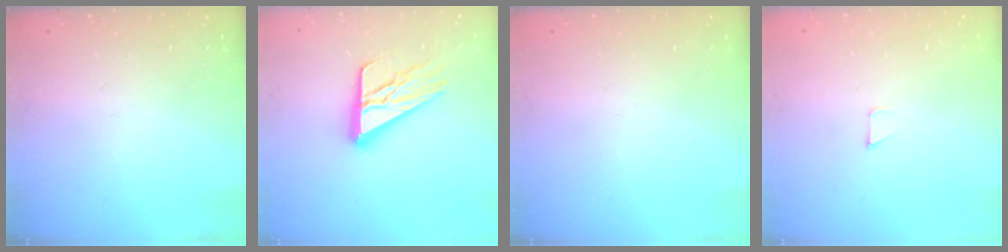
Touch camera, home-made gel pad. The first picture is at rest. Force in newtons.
{"total": 16.5, "press": 16.5, "slide": 1.6}
{"total": 0.0}
{"total": 2.6, "press": 2.6, "slide": 0.2}